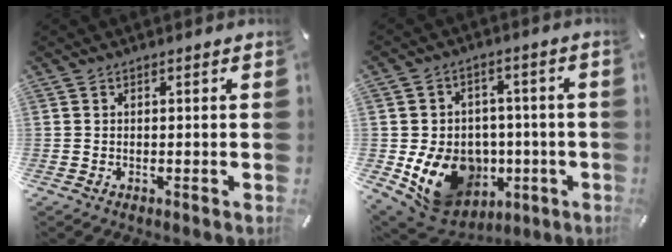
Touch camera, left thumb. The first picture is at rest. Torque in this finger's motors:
{"motor_torque": [0.60, 1.39, 0.66, -0.24, 0.40]}